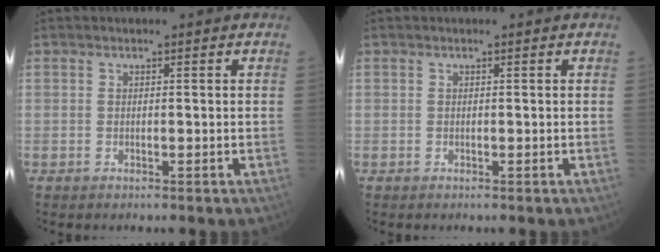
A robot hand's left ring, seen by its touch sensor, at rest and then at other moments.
{"total": 0.0}